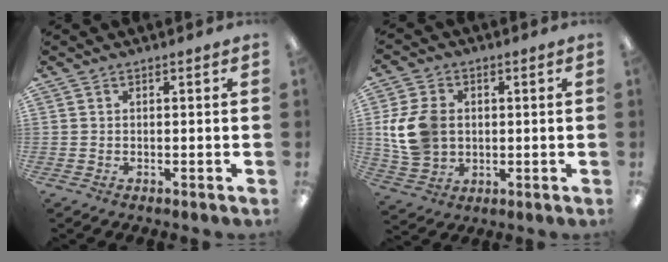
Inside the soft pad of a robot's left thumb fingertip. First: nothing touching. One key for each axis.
{"total": 11.4, "fx": 1.0, "fy": 9.0, "fz": 7.0, "tx": -0.149, "ty": 0.015, "tz": 0.021}